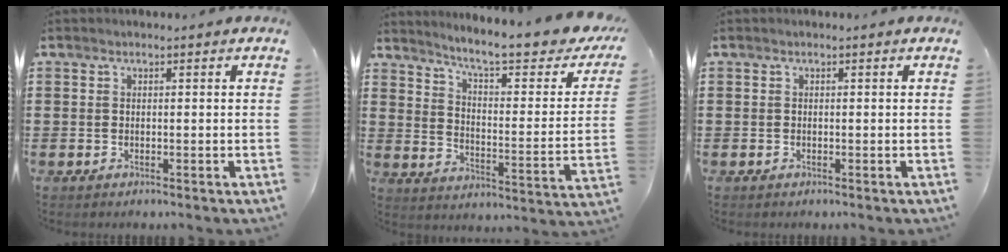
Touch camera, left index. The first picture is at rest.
{"total": 7.8, "force": [6.2, 0.0, 4.7], "torque": [-0.110, -0.048, 0.095]}
{"total": 0.0}